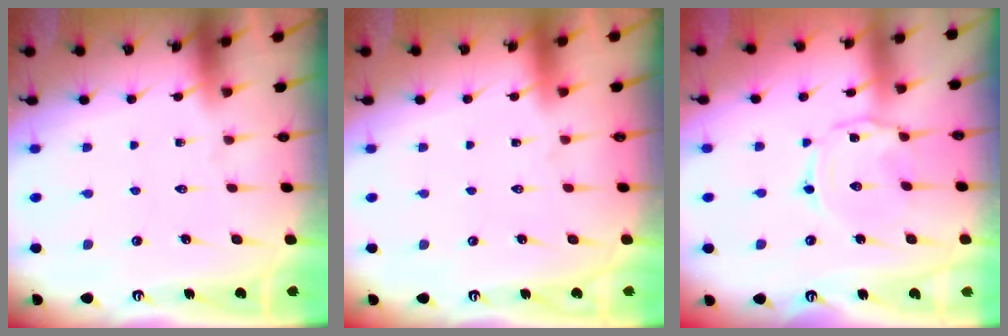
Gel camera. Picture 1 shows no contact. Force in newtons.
{"total": 1.5, "press": 1.5, "slide": 0.1}
{"total": 2.0, "press": 2.0, "slide": 0.3}